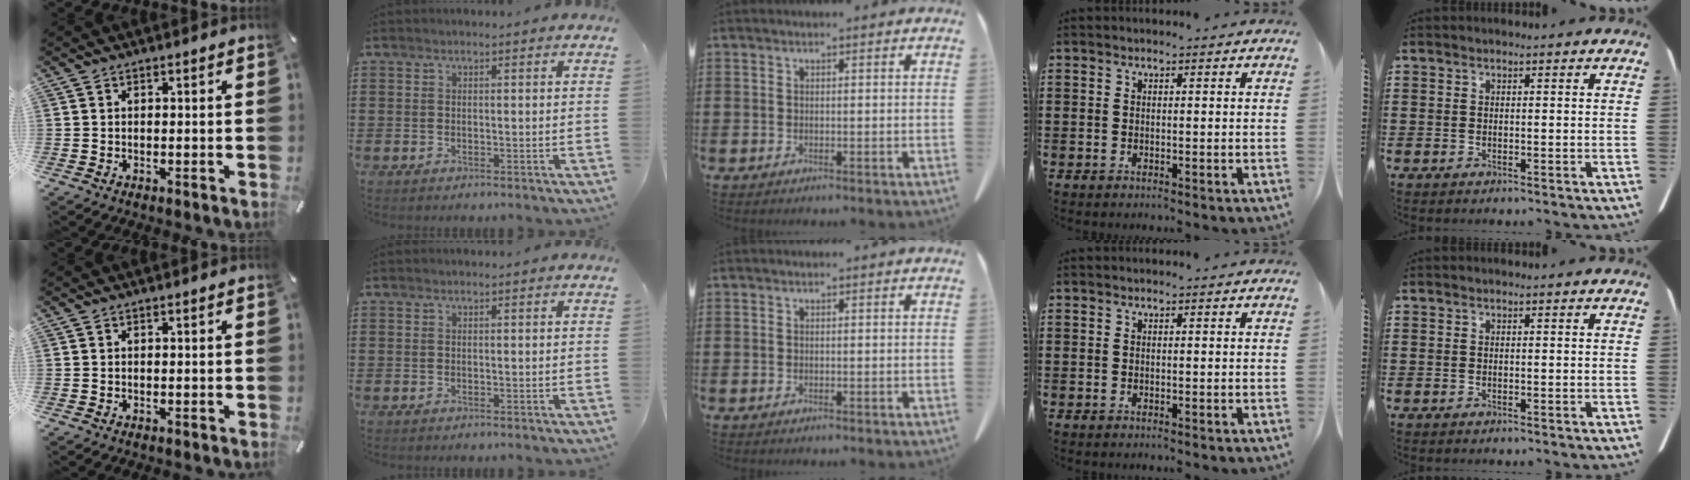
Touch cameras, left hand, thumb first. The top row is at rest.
{}